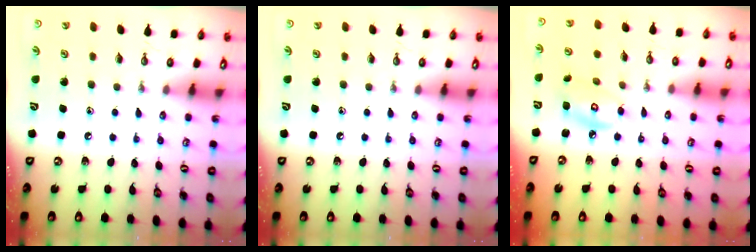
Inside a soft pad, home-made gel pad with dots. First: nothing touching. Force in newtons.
{"total": 0.0}
{"total": 6.7, "press": 6.7, "slide": 0.3}